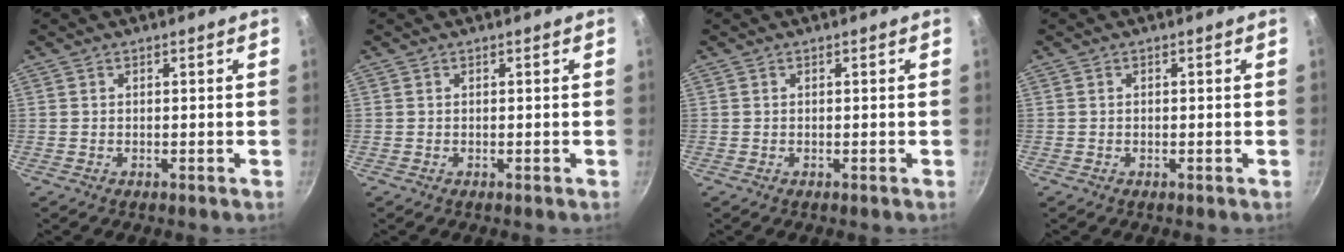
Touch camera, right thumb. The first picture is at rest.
{"total": 0.0}
{"total": 0.0}
{"total": 0.0}